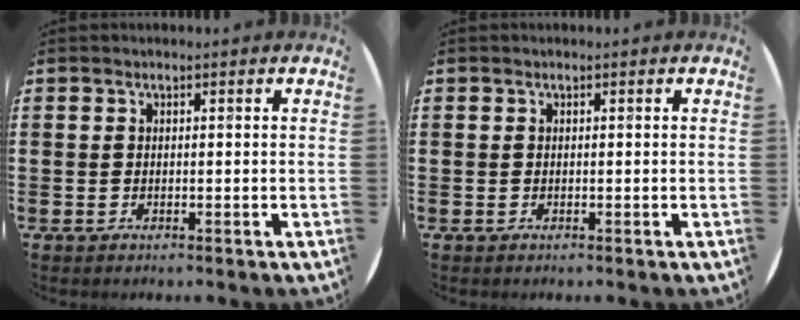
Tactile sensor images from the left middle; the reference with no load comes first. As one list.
[{"total": 0.0}]